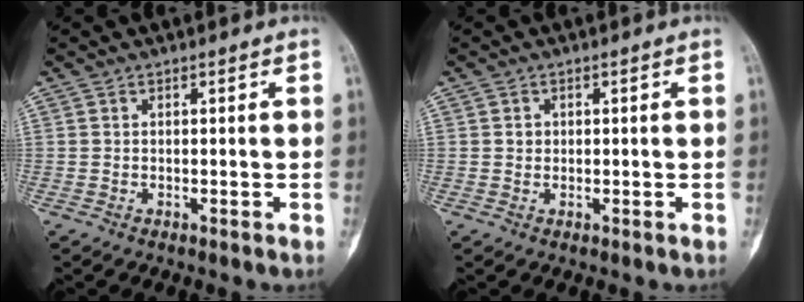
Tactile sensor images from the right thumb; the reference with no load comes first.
{"total": 1.1, "force": [0.2, 1.0, 0.3], "torque": [-0.001, 0.003, 0.003]}